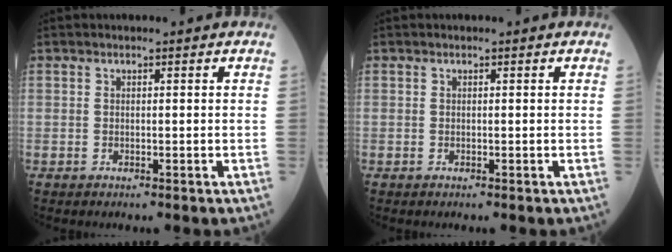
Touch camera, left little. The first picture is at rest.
{"total": 0.0}